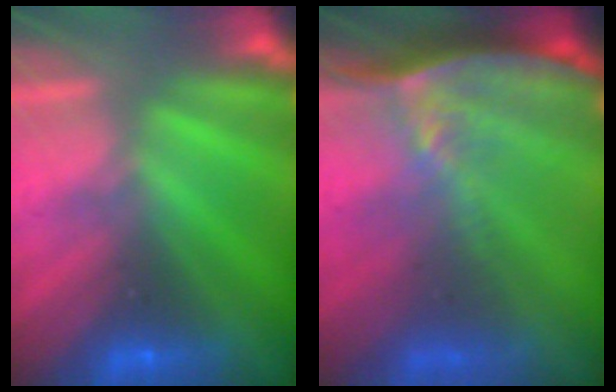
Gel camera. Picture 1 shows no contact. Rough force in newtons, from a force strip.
{"total": 10.2}